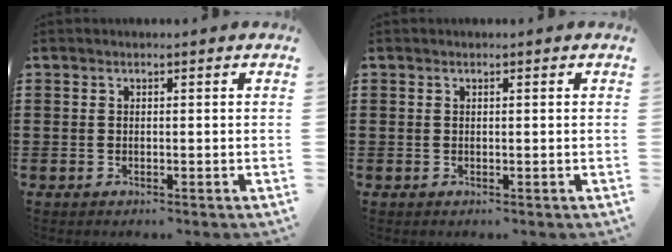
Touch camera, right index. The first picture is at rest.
{"total": 0.0}